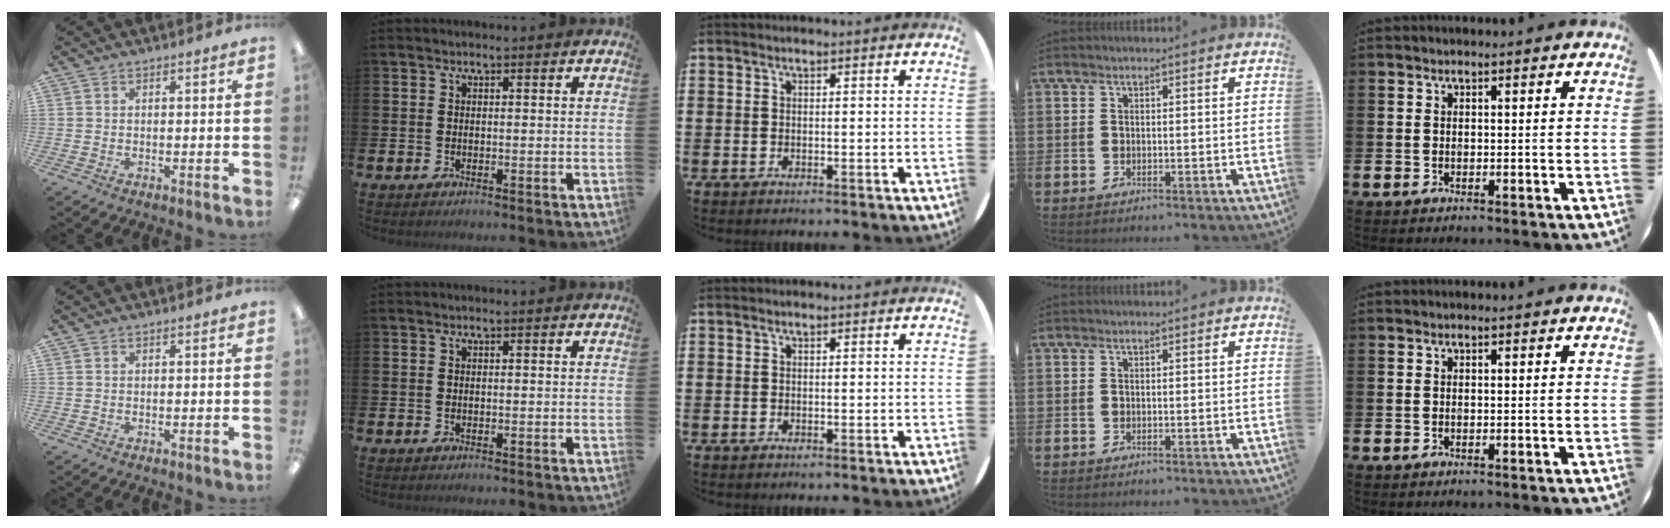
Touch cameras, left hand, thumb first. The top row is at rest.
{}